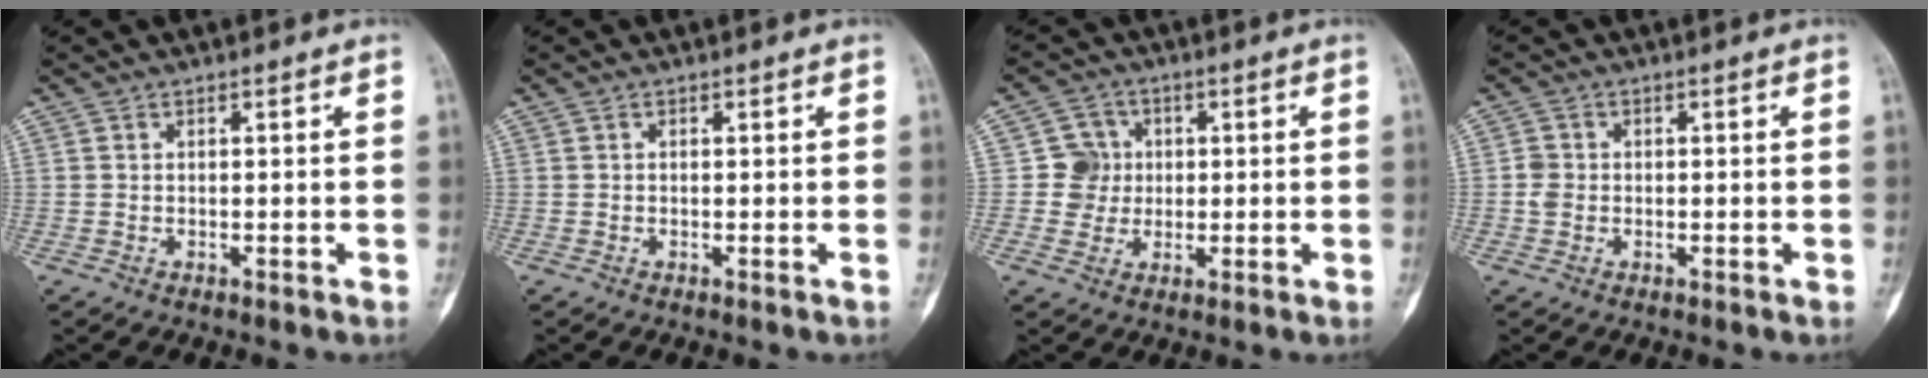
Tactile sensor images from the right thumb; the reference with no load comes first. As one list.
[{"total": 0.0}, {"total": 5.5, "force": [0.4, 5.5, 0.7], "torque": [0.029, 0.011, 0.001]}, {"total": 2.3, "force": [-0.2, 2.1, 1.0], "torque": [-0.015, 0.006, -0.004]}]